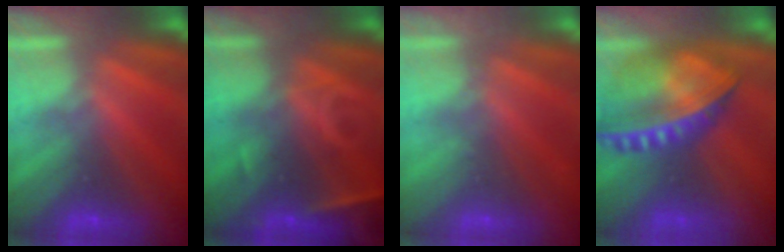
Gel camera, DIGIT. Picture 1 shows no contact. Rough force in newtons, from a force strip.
{"total": 7.2}
{"total": 2.1}
{"total": 13.7}